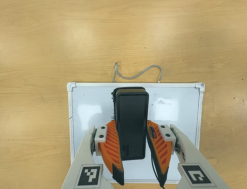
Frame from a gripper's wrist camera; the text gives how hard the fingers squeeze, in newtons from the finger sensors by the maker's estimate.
{"total": 5.7, "left": 4.9, "right": 6.5}